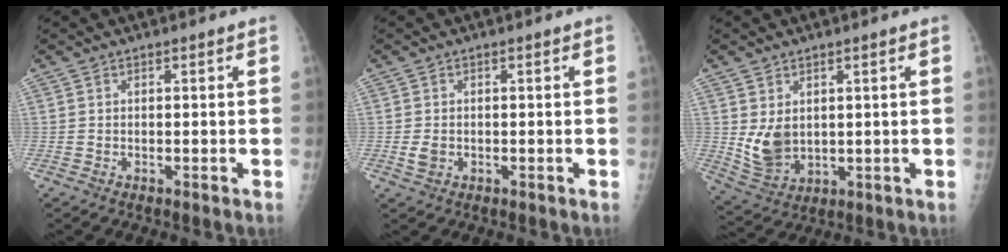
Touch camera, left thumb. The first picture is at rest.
{"total": 1.9, "force": [-0.3, 1.5, 1.2], "torque": [-0.022, -0.001, -0.002]}
{"total": 6.8, "force": [1.4, 4.8, 4.6], "torque": [-0.072, -0.021, 0.047]}